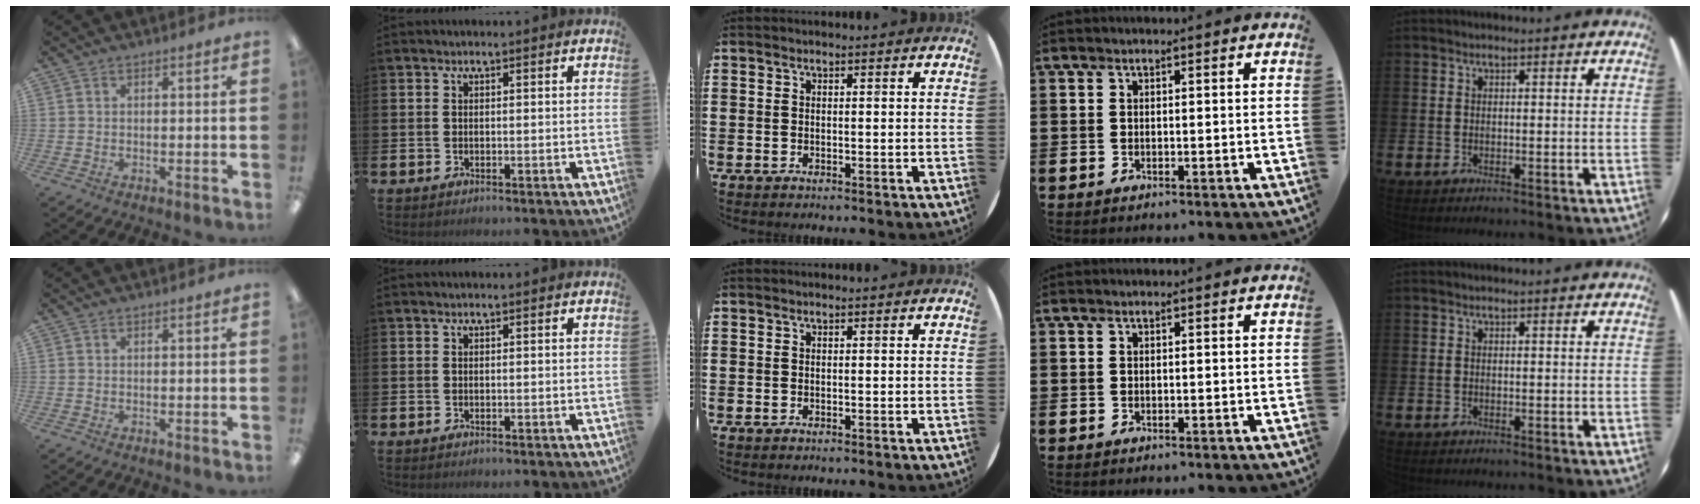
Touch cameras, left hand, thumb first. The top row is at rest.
{}